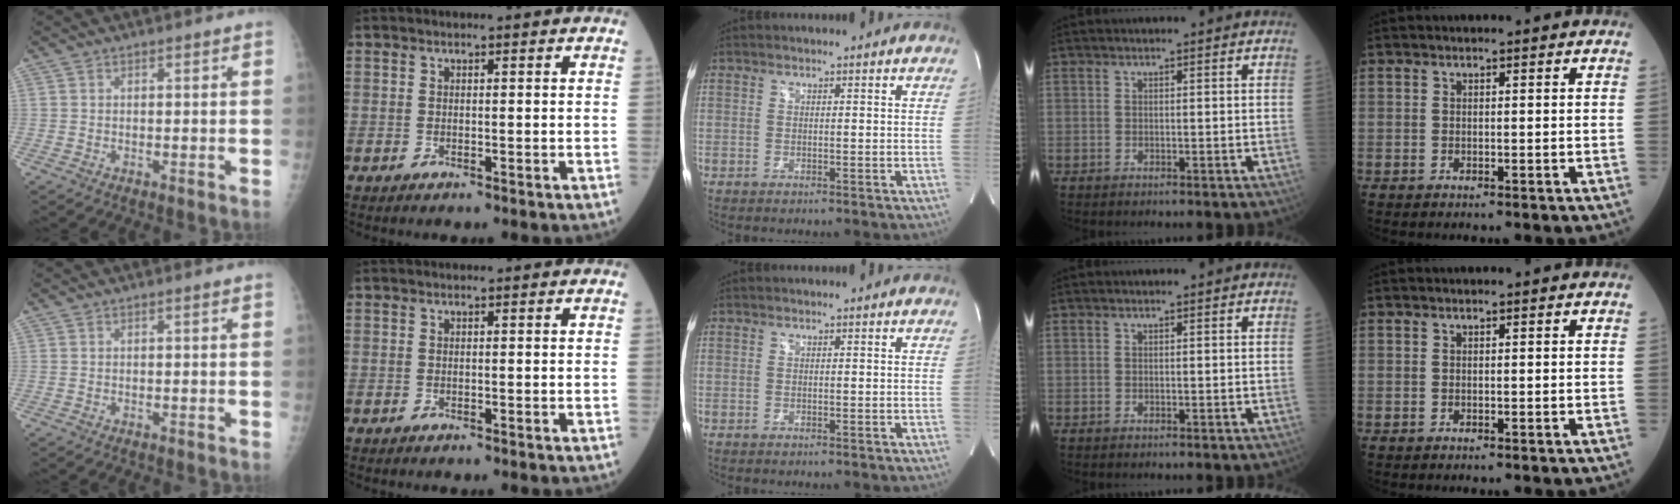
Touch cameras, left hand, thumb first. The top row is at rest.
{}